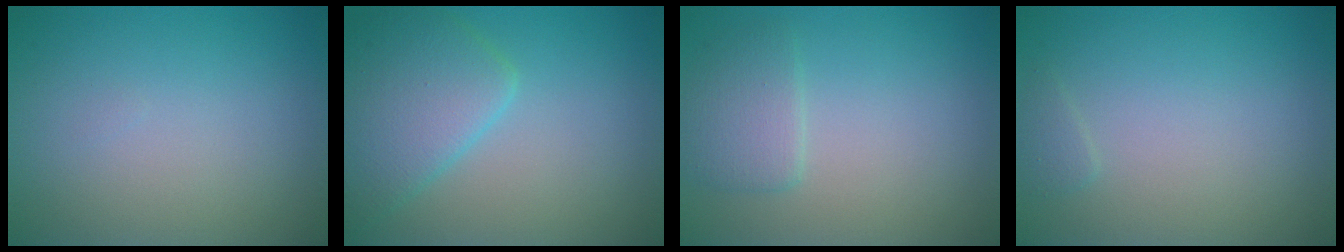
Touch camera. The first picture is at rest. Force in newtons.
{"total": 5.1, "press": 5.0, "slide": 0.3}
{"total": 2.3, "press": 2.2, "slide": 0.3}
{"total": 0.7, "press": 0.7, "slide": 0.1}